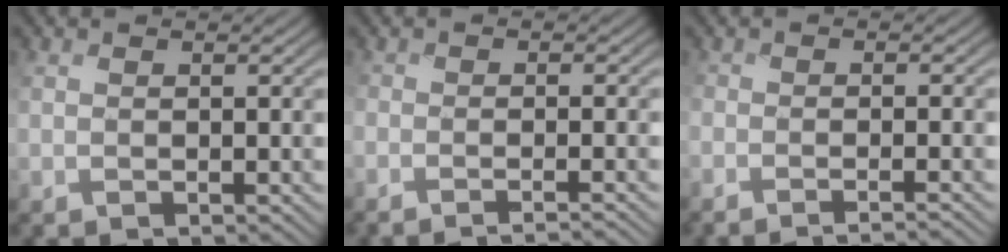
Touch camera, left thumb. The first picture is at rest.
{"total": 4.0, "force": [-3.1, 0.8, 2.4], "torque": [-0.029, -0.003, -0.036]}
{"total": 4.2, "force": [-3.2, 0.8, 2.6], "torque": [-0.033, -0.002, -0.039]}